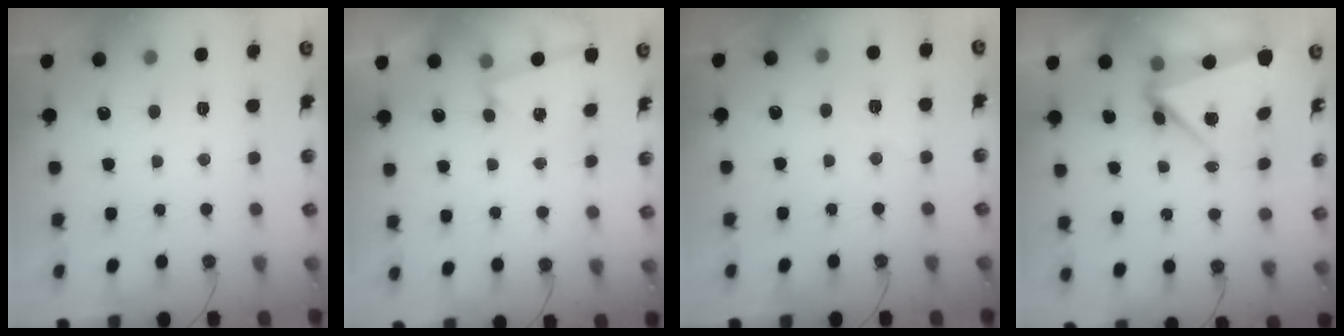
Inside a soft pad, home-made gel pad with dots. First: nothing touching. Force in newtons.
{"total": 2.5, "press": 2.4, "slide": 0.9}
{"total": 6.3, "press": 5.5, "slide": 2.9}
{"total": 5.4, "press": 5.3, "slide": 0.8}